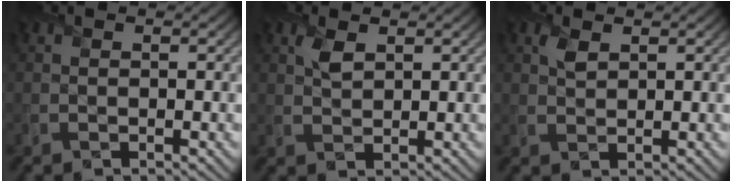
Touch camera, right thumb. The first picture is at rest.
{"total": 2.1, "force": [1.3, 0.9, 1.5], "torque": [-0.037, 0.003, 0.025]}
{"total": 1.7, "force": [1.1, 0.7, 1.1], "torque": [-0.028, 0.004, 0.022]}